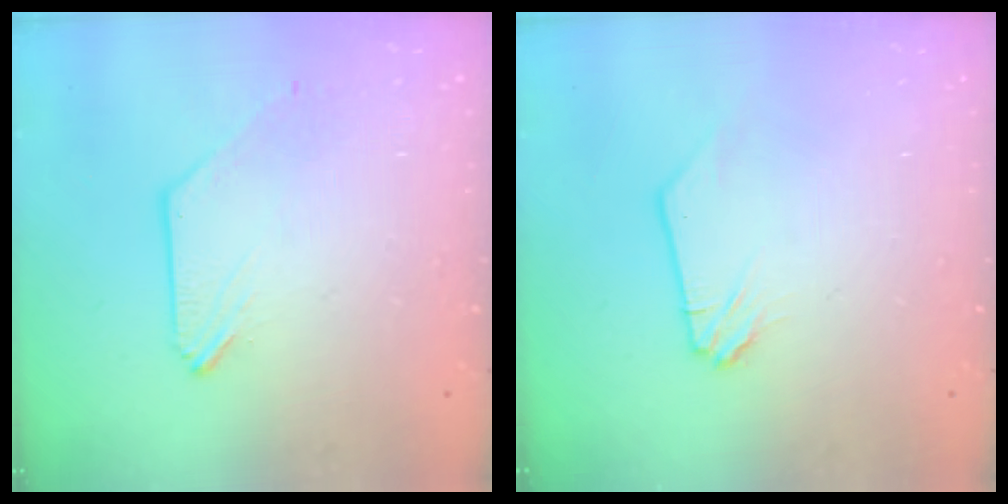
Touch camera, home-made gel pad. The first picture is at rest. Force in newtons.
{"total": 0.0}